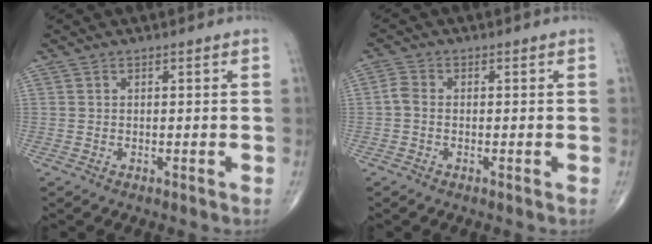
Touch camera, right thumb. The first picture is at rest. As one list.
[{"total": 2.1, "force": [-0.4, 1.4, 1.5], "torque": [-0.029, 0.005, -0.016]}]